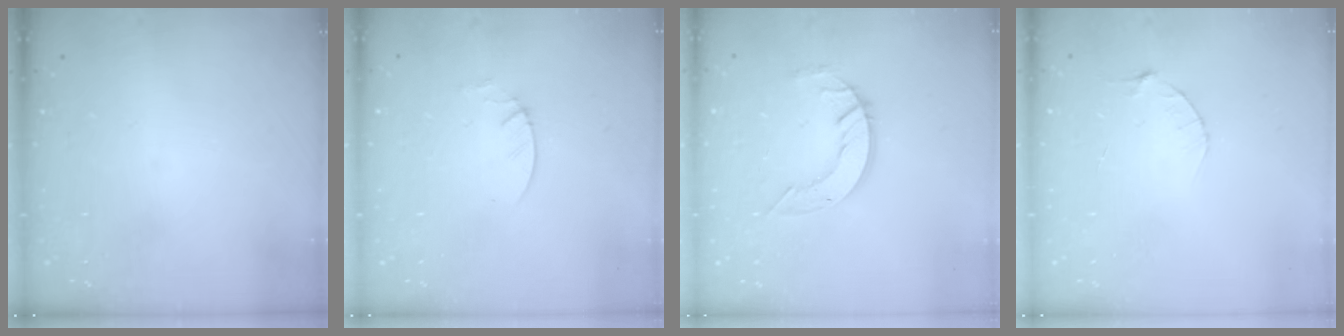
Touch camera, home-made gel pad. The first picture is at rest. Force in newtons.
{"total": 1.9, "press": 1.9, "slide": 0.2}
{"total": 8.7, "press": 8.6, "slide": 0.8}
{"total": 3.1, "press": 3.0, "slide": 0.4}